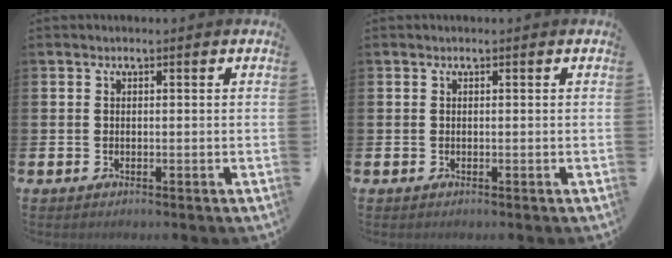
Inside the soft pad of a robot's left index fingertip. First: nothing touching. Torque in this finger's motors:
{"motor_torque": [-0.01, 0.01, 0.00, 0.00]}